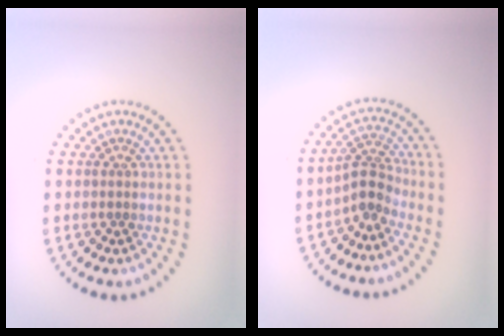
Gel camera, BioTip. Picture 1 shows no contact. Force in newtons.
{"total": 2.5, "press": 1.8, "slide": 1.8}